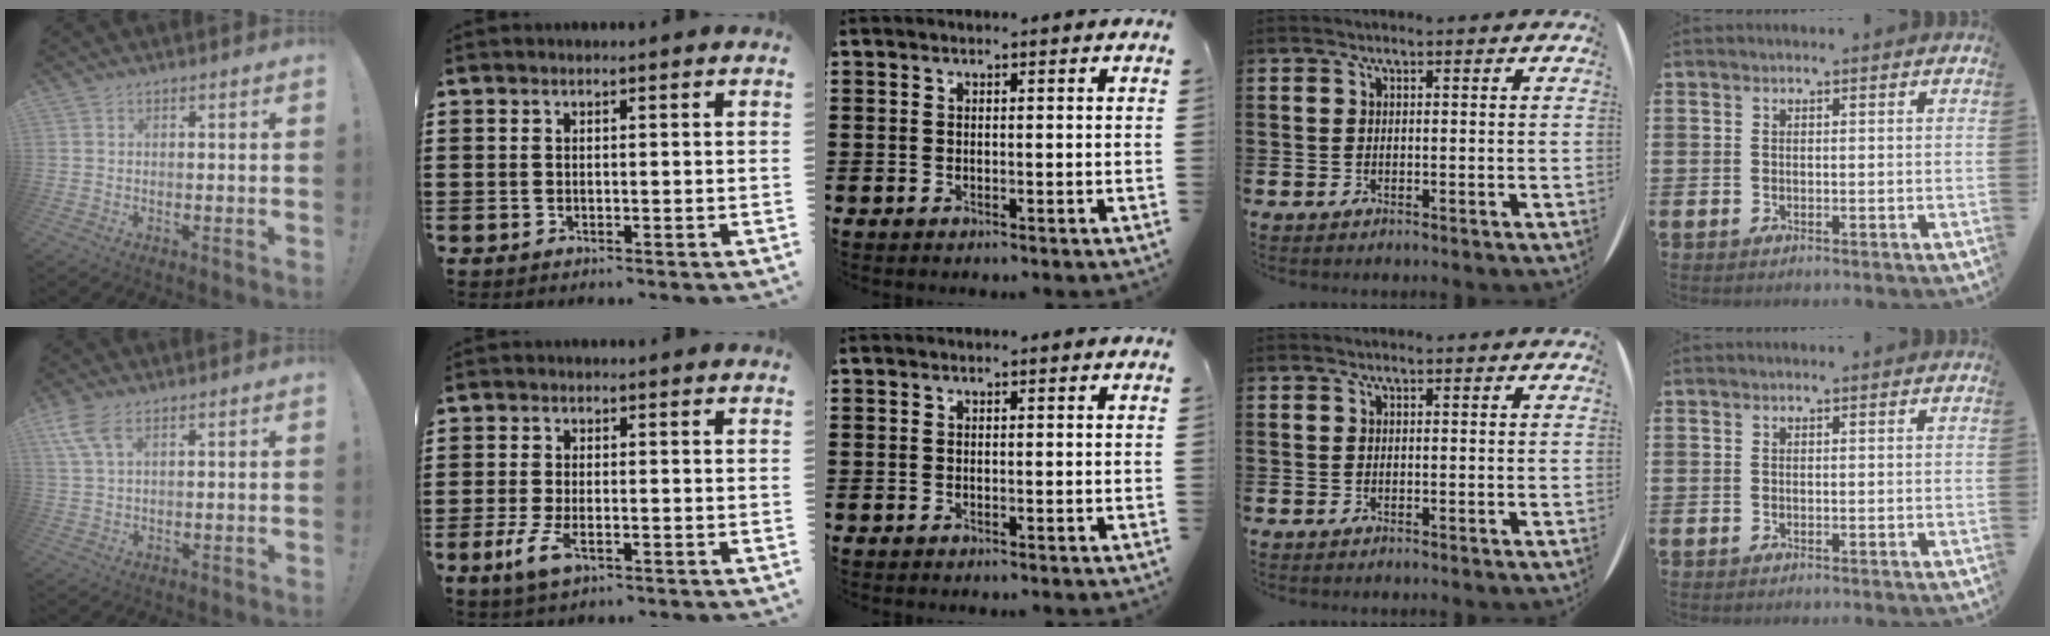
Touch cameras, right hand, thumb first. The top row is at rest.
{"thumb": {"total": 6.7, "force": [3.5, 2.8, 5.0], "torque": [-0.111, -0.003, 0.068]}, "index": {"total": 4.0, "force": [-1.6, 1.4, 3.4], "torque": [-0.086, -0.011, -0.036]}}